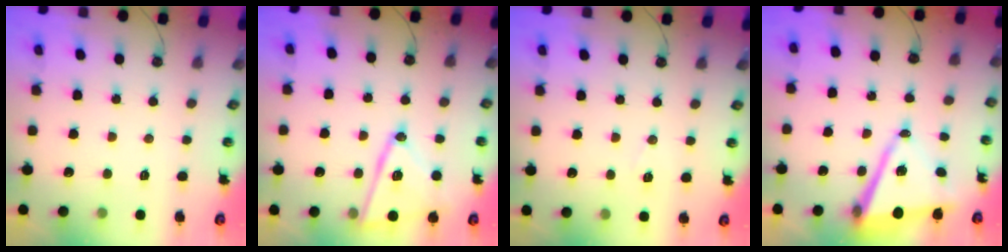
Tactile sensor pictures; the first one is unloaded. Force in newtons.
{"total": 16.6, "press": 16.5, "slide": 1.7}
{"total": 5.2, "press": 3.2, "slide": 4.1}
{"total": 12.1, "press": 11.7, "slide": 2.9}